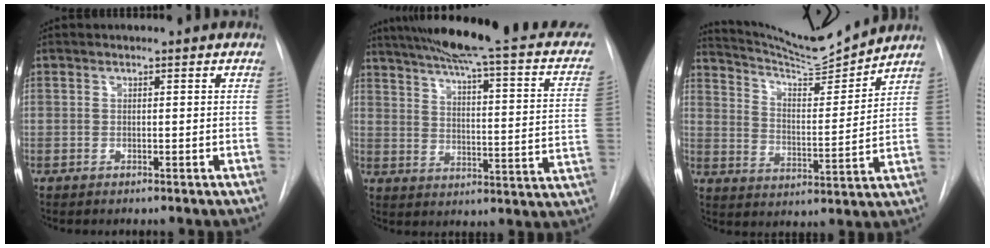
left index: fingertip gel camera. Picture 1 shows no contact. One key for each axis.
{"total": 24.9, "fx": 19.6, "fy": 3.0, "fz": 15.0, "tx": -0.217, "ty": -0.021, "tz": 0.238}
{"total": 12.4, "fx": 12.0, "fy": -0.6, "fz": 3.1, "tx": -0.061, "ty": -0.019, "tz": 0.199}